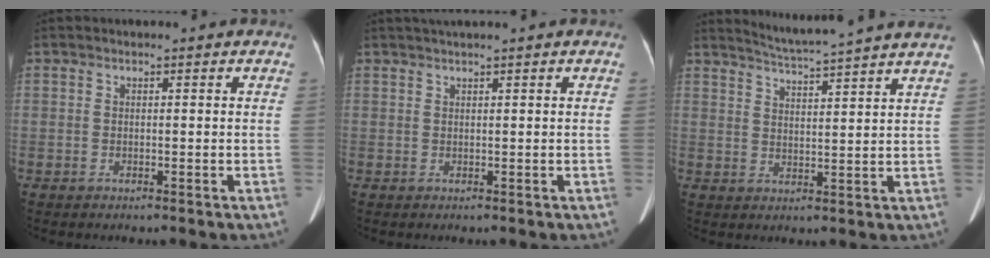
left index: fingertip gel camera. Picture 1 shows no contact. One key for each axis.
{"total": 2.3, "fx": 1.8, "fy": -0.5, "fz": 1.4, "tx": -0.017, "ty": 0.019, "tz": 0.035}
{"total": 11.3, "fx": 10.4, "fy": -1.7, "fz": 4.0, "tx": -0.074, "ty": -0.012, "tz": 0.138}